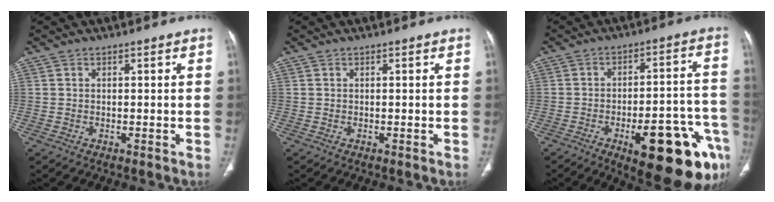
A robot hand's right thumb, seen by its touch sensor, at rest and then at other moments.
{"total": 0.0}
{"total": 21.9, "force": [-10.4, 7.0, 18.0], "torque": [-0.168, 0.052, -0.131]}